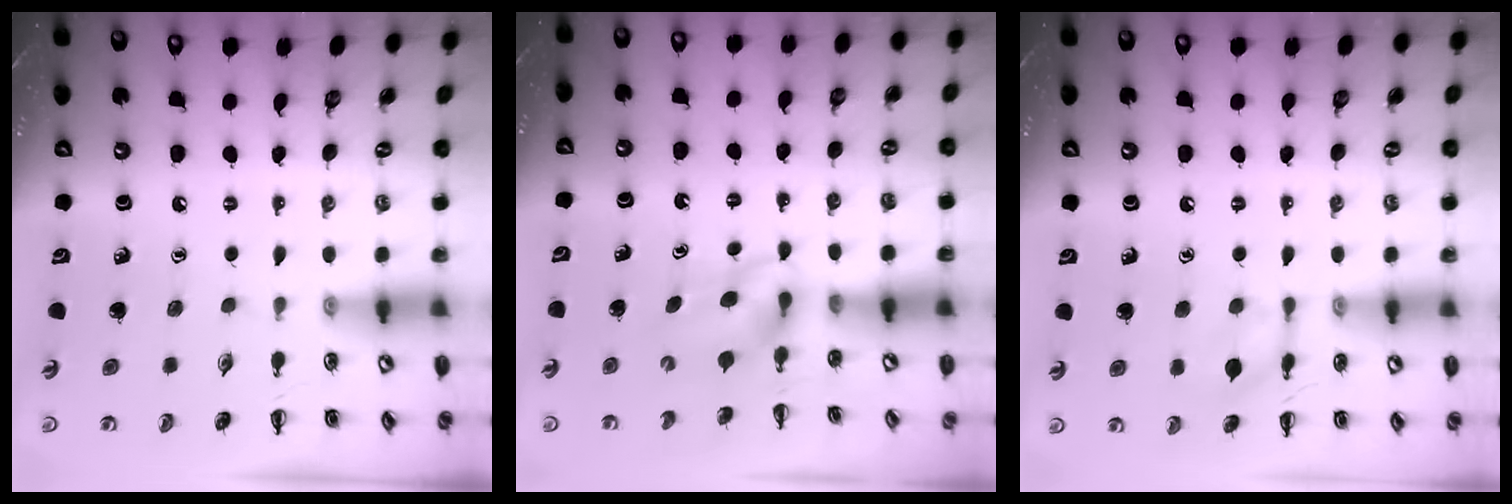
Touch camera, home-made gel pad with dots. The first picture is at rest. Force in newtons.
{"total": 4.5, "press": 4.3, "slide": 1.3}
{"total": 6.5, "press": 6.5, "slide": 0.2}